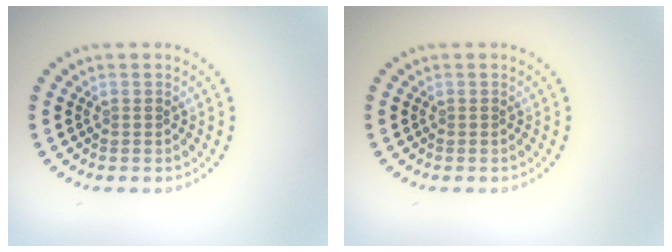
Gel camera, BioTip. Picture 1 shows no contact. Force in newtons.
{"total": 0.0}